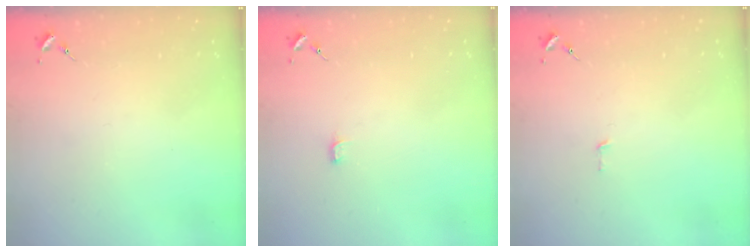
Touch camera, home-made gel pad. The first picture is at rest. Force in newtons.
{"total": 2.7, "press": 2.7, "slide": 0.3}
{"total": 2.4, "press": 2.4, "slide": 0.2}